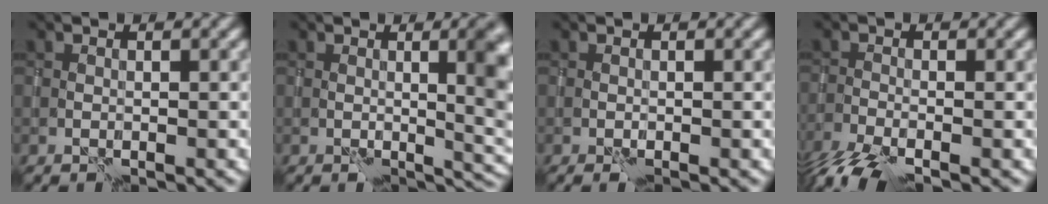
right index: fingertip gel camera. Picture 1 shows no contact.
{"total": 8.6, "force": [0.3, 3.4, 7.9], "torque": [-0.063, 0.007, 0.004]}
{"total": 0.5, "force": [-0.4, 0.2, 0.4], "torque": [-0.011, -0.001, -0.006]}
{"total": 4.9, "force": [-3.8, 1.5, 2.8], "torque": [-0.064, -0.025, -0.080]}